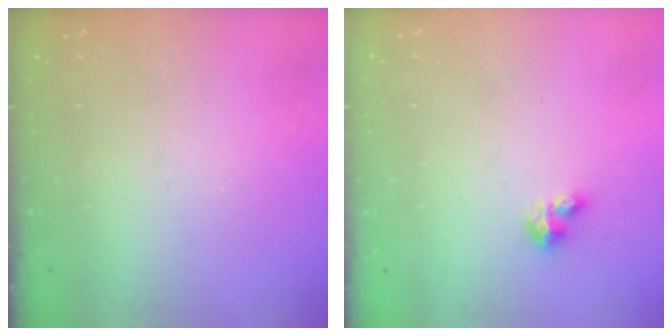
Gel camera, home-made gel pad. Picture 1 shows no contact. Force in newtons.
{"total": 3.5, "press": 3.5, "slide": 0.4}